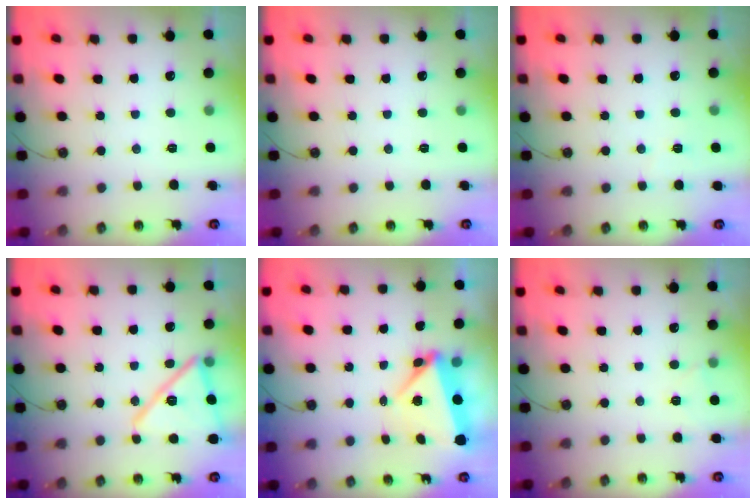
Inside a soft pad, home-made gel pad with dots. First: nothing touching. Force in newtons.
{"total": 0.0}
{"total": 3.3, "press": 3.2, "slide": 0.6}
{"total": 16.6, "press": 16.5, "slide": 0.7}
{"total": 5.9, "press": 5.7, "slide": 1.3}
{"total": 3.2, "press": 2.4, "slide": 2.0}